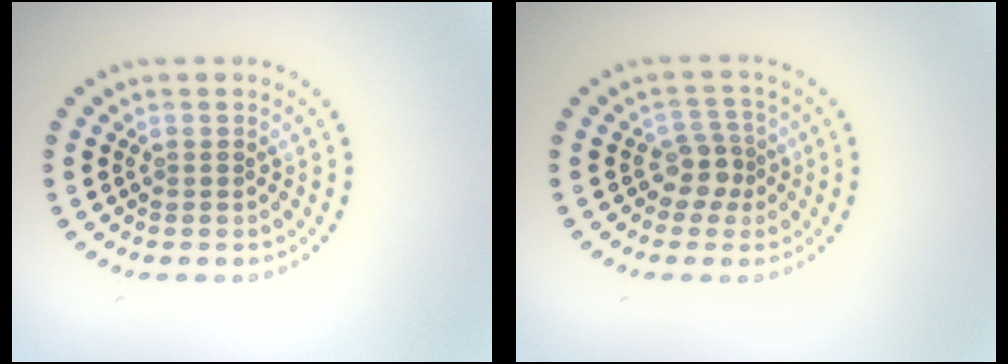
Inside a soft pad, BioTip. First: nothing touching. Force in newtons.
{"total": 2.5, "press": 2.0, "slide": 1.6}